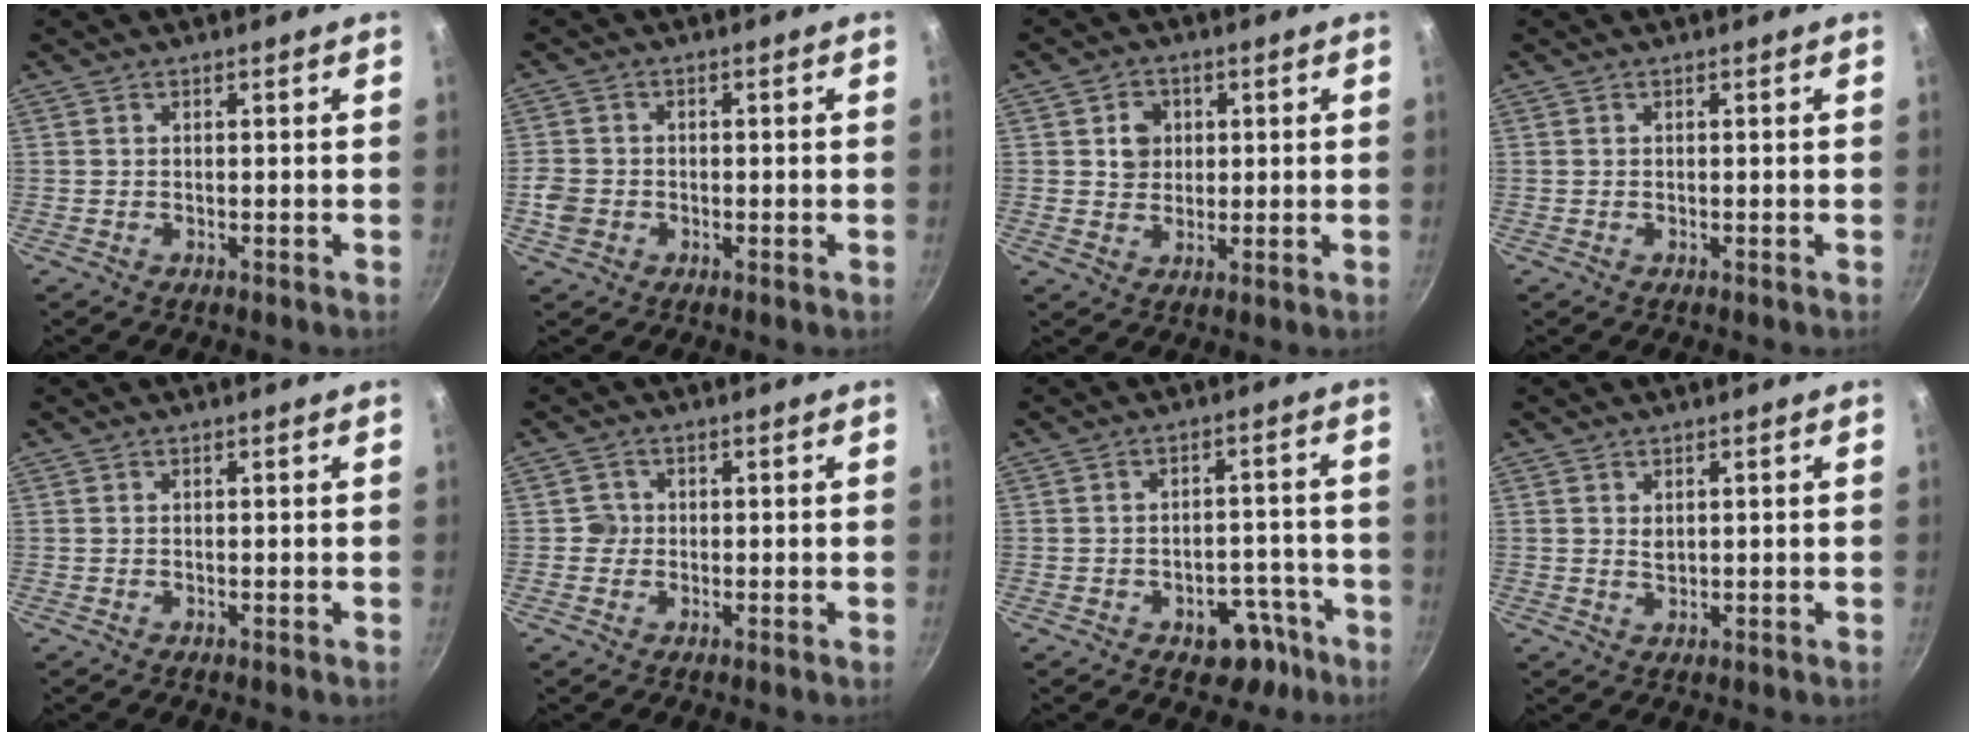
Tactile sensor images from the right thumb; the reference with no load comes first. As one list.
[{"total": 3.5, "force": [-0.9, 3.0, 1.7], "torque": [-0.028, 0.008, -0.018]}, {"total": 5.0, "force": [1.4, 4.3, 2.2], "torque": [-0.009, -0.002, 0.022]}, {"total": 0.0}, {"total": 0.0}, {"total": 2.1, "force": [-0.1, 2.1, 0.4], "torque": [0.007, 0.007, -0.006]}, {"total": 7.7, "force": [-4.5, 4.9, 3.9], "torque": [-0.022, 0.045, -0.055]}, {"total": 1.6, "force": [0.6, 1.0, 1.0], "torque": [-0.013, -0.007, 0.015]}]